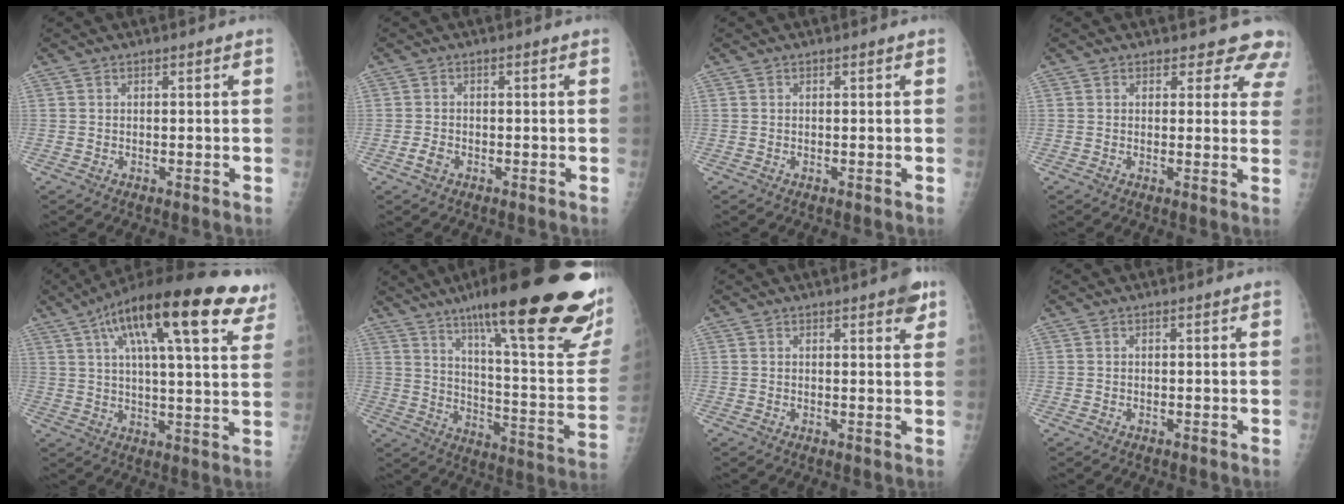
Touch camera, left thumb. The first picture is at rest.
{"total": 1.8, "force": [-1.0, 1.2, 1.0], "torque": [-0.021, 0.003, -0.019]}
{"total": 0.0}
{"total": 7.1, "force": [6.2, 3.4, 0.6], "torque": [0.045, -0.025, 0.041]}
{"total": 25.8, "force": [13.4, 7.1, 20.9], "torque": [-0.308, 0.003, 0.196]}
{"total": 34.3, "force": [21.7, 6.3, 25.8], "torque": [-0.276, -0.072, 0.310]}
{"total": 4.2, "force": [2.5, 1.2, 3.1], "torque": [-0.028, -0.009, 0.026]}
{"total": 0.0}